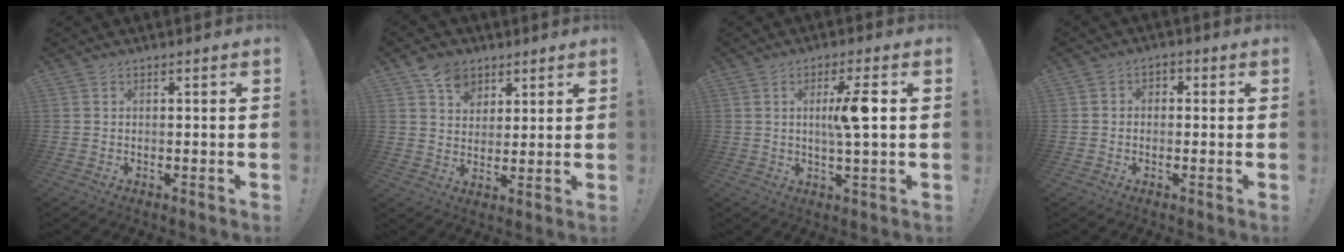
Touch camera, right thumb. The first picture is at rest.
{"total": 8.6, "force": [5.3, 6.2, 2.9], "torque": [-0.040, -0.024, 0.102]}
{"total": 8.2, "force": [1.0, 0.3, 8.1], "torque": [-0.138, -0.002, 0.008]}
{"total": 2.7, "force": [-1.5, 1.9, 1.2], "torque": [-0.017, 0.015, -0.028]}